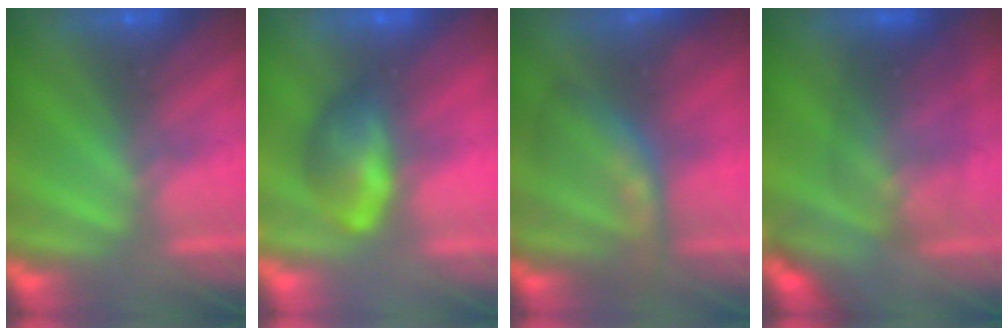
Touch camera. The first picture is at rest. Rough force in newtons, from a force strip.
{"total": 7.5}
{"total": 7.7}
{"total": 2.7}